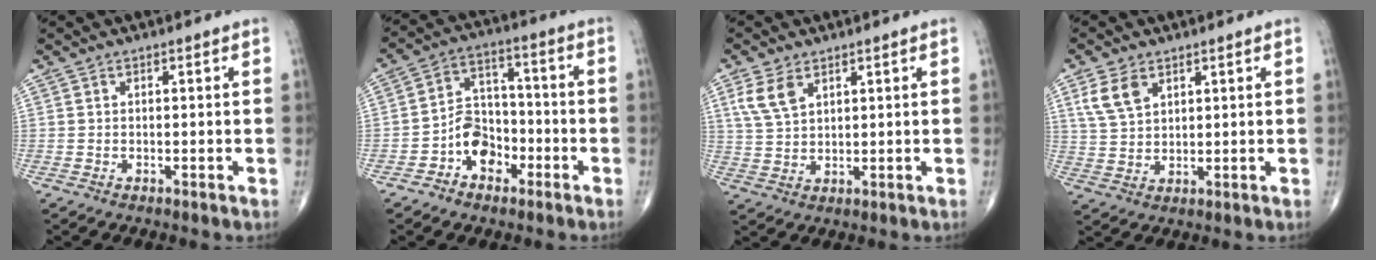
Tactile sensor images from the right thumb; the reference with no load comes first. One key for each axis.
{"total": 8.9, "fx": -3.9, "fy": 6.6, "fz": 4.6, "tx": -0.047, "ty": 0.044, "tz": -0.073}
{"total": 5.8, "fx": 3.0, "fy": 3.3, "fz": 3.8, "tx": -0.073, "ty": -0.005, "tz": 0.067}
{"total": 6.2, "fx": 3.1, "fy": 3.8, "fz": 3.8, "tx": -0.069, "ty": -0.006, "tz": 0.069}